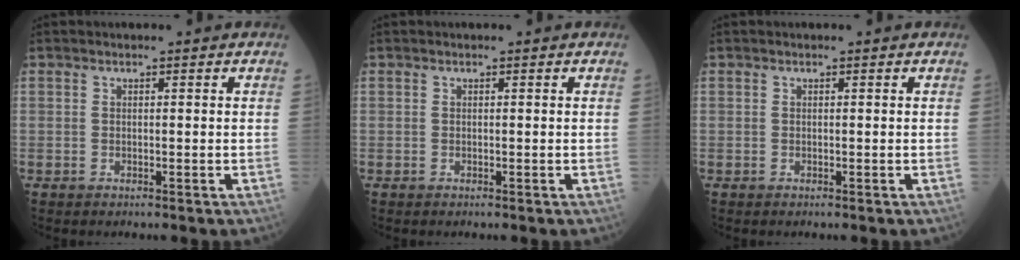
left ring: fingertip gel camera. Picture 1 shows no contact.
{"total": 0.0}
{"total": 0.0}